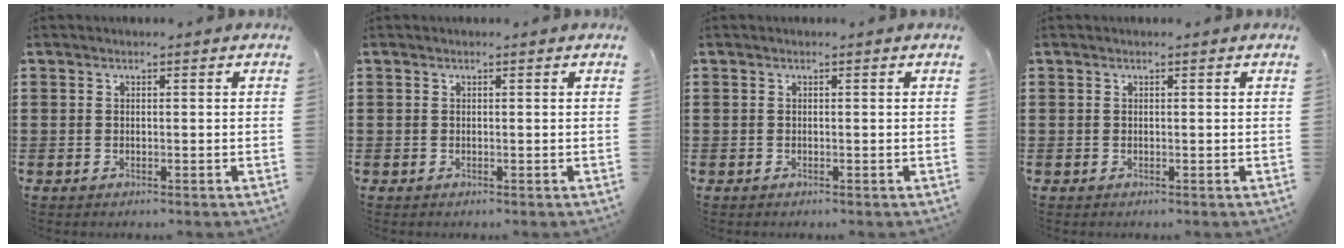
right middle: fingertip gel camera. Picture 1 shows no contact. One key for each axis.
{"total": 0.0}
{"total": 0.0}
{"total": 0.0}